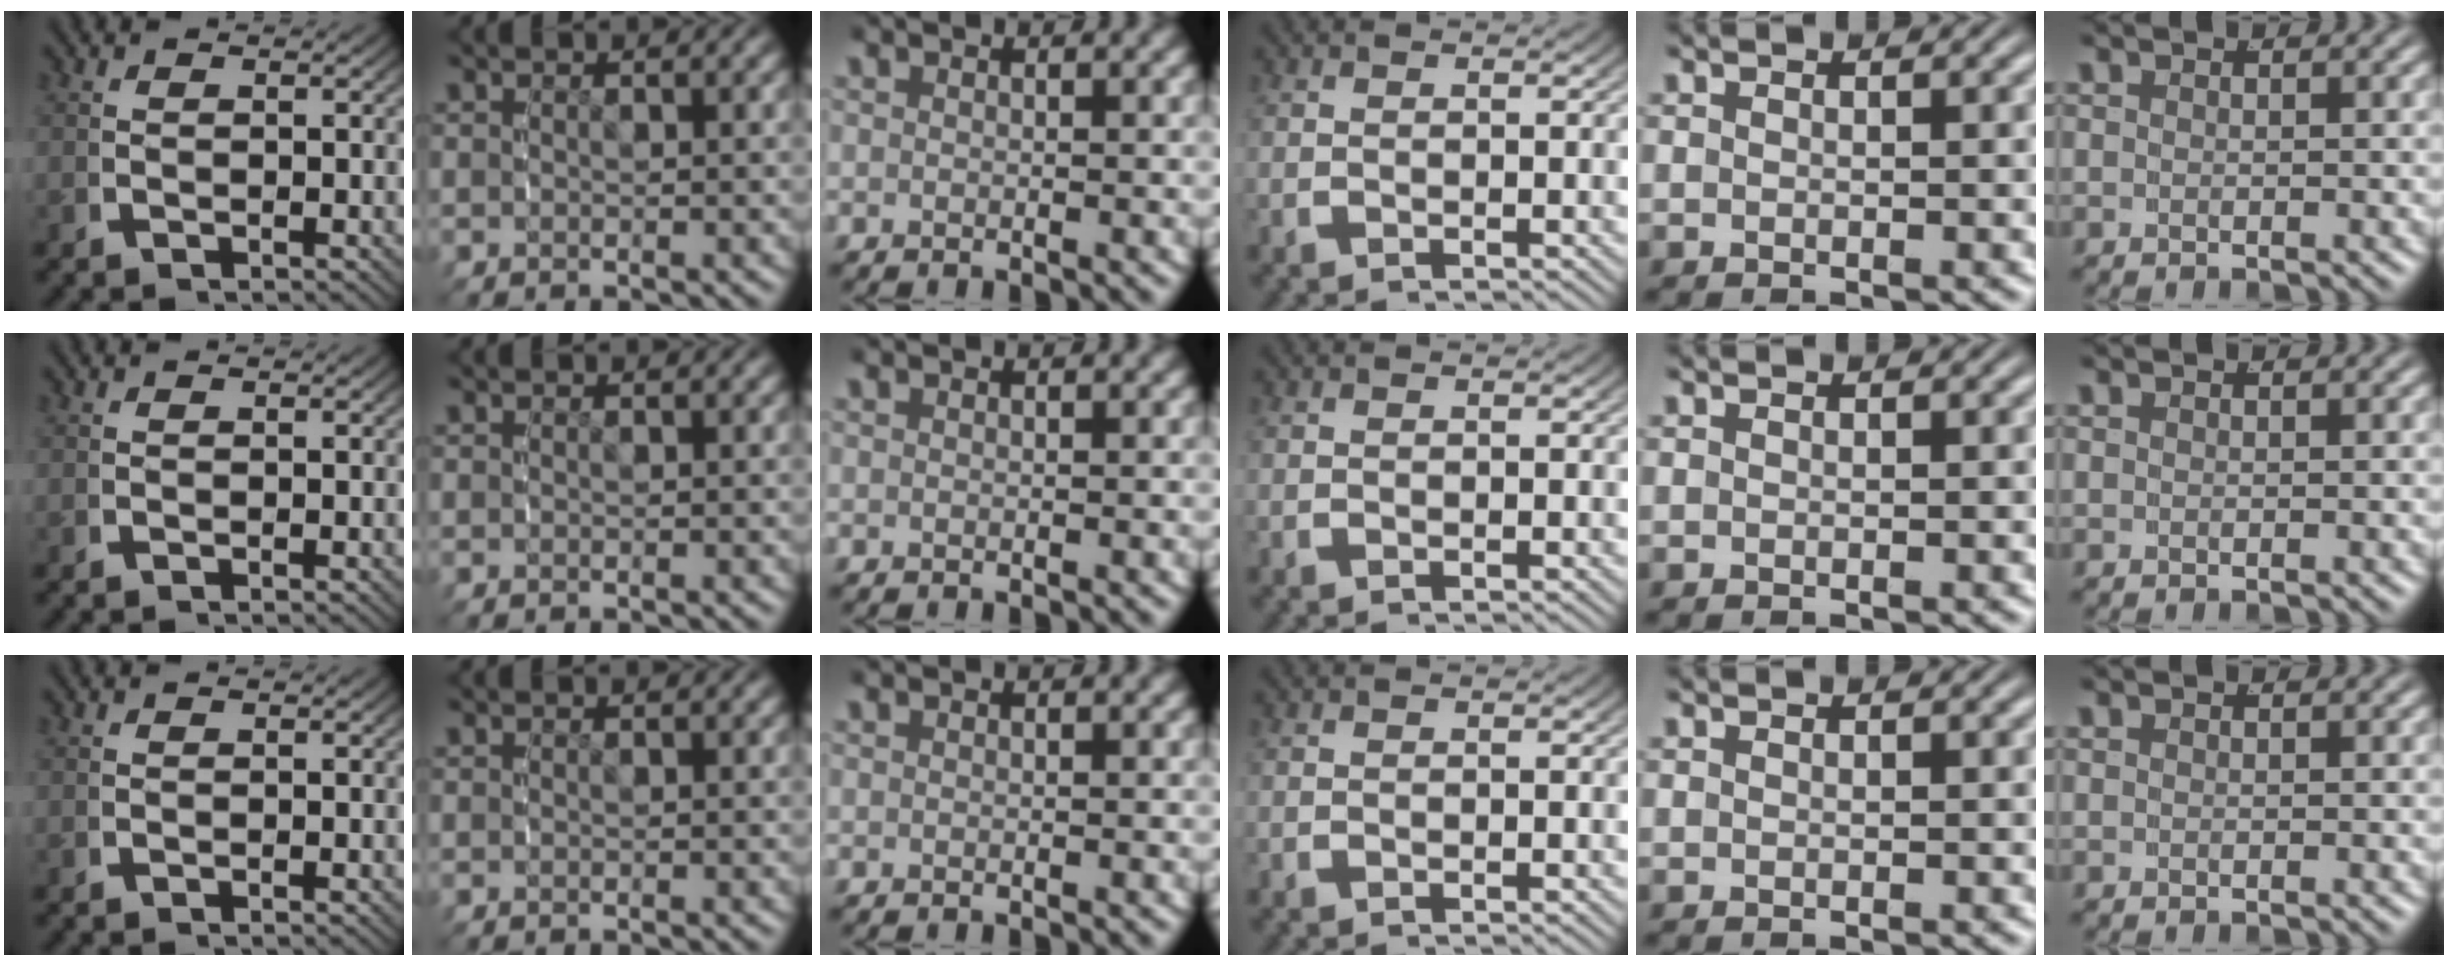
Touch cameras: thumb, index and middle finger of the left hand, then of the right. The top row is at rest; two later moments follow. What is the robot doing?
{"motion": "reach", "object": "string"}